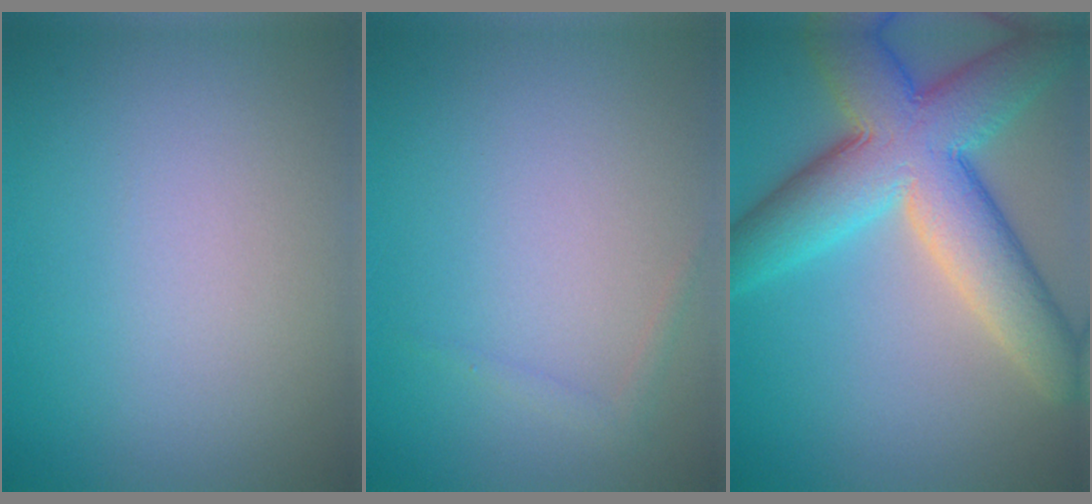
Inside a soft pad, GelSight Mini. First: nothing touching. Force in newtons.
{"total": 0.7, "press": 0.7, "slide": 0.1}
{"total": 11.0, "press": 11.0, "slide": 0.5}